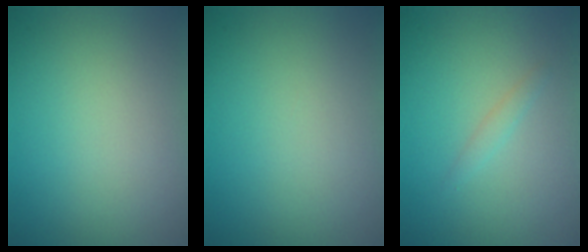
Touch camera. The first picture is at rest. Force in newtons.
{"total": 0.0}
{"total": 0.8, "press": 0.8, "slide": 0.1}